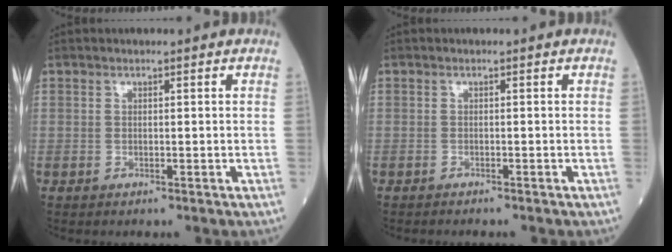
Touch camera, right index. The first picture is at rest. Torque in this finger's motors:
{"motor_torque": [-0.02, 0.00, -0.05, -0.03]}